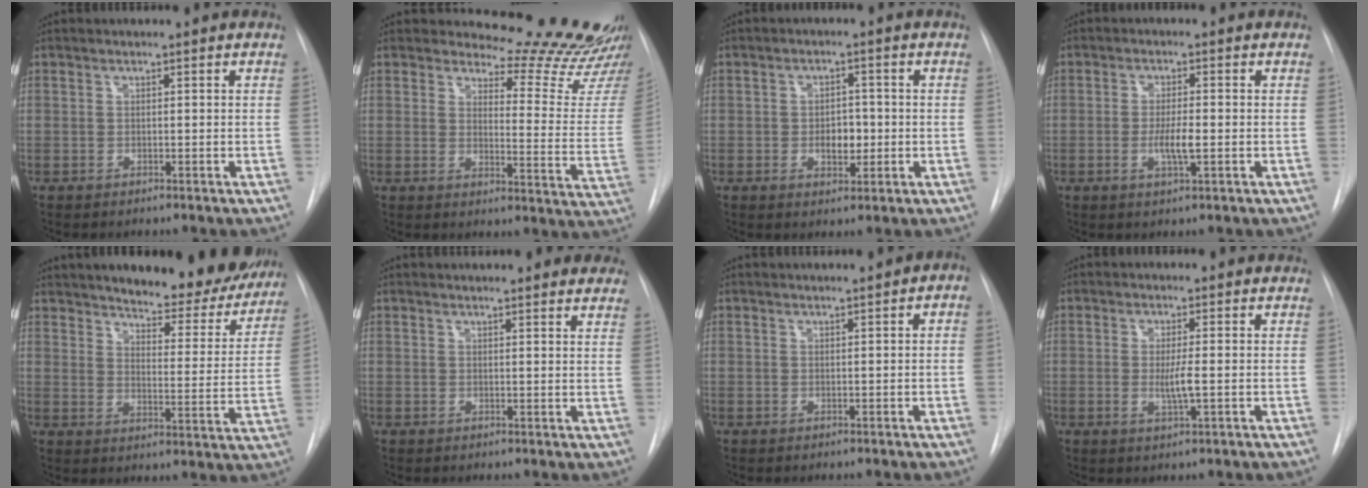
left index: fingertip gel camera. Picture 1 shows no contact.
{"total": 18.3, "force": [17.6, 2.7, 4.0], "torque": [-0.028, -0.135, 0.180]}
{"total": 4.0, "force": [-0.6, 2.4, 3.1], "torque": [-0.042, 0.003, -0.004]}
{"total": 3.8, "force": [-0.8, 0.6, 3.7], "torque": [-0.071, -0.005, -0.013]}
{"total": 19.1, "force": [16.8, 5.0, 7.6], "torque": [-0.094, -0.030, 0.209]}
{"total": 12.7, "force": [11.7, 2.4, 4.3], "torque": [-0.036, 0.013, 0.122]}
{"total": 2.1, "force": [0.8, 0.5, 1.8], "torque": [-0.022, 0.012, 0.010]}
{"total": 3.0, "force": [-0.2, 0.1, 3.0], "torque": [-0.060, -0.006, -0.003]}